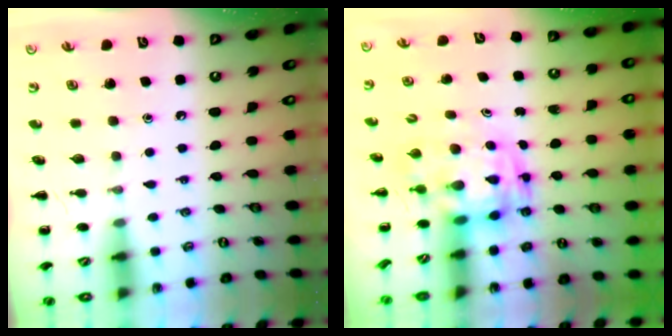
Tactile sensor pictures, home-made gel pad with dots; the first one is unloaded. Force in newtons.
{"total": 3.2, "press": 3.1, "slide": 0.6}